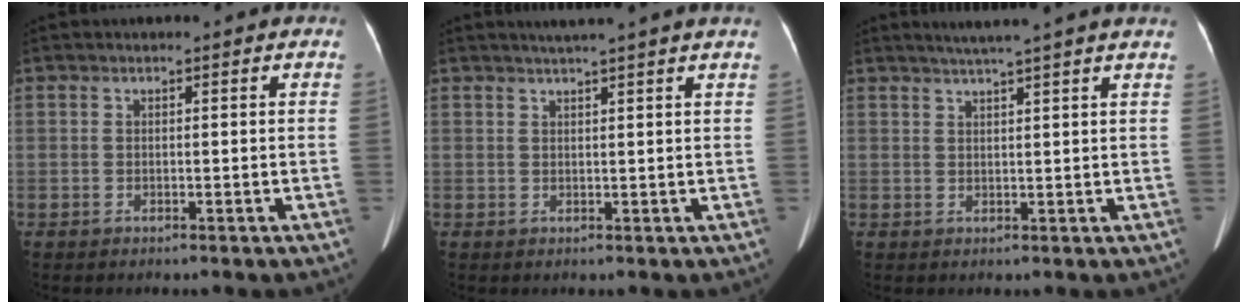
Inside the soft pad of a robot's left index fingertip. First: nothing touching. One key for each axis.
{"total": 5.6, "fx": 4.7, "fy": -1.0, "fz": 2.7, "tx": -0.037, "ty": 0.019, "tz": 0.059}
{"total": 7.9, "fx": 6.6, "fy": -1.1, "fz": 4.0, "tx": -0.059, "ty": 0.023, "tz": 0.079}